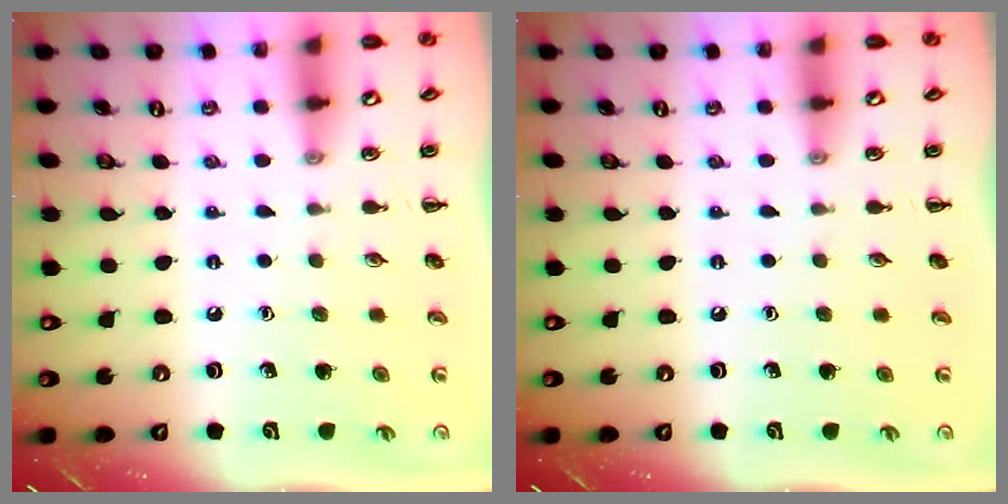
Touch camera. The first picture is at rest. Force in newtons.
{"total": 0.0}